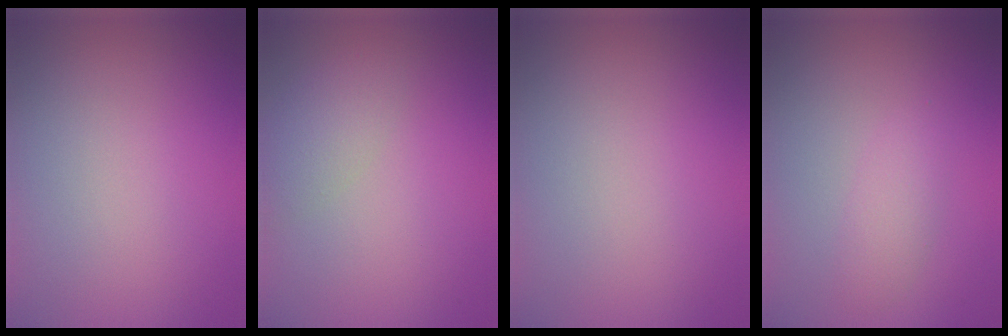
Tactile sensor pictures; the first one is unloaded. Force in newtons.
{"total": 2.1, "press": 2.1, "slide": 0.1}
{"total": 0.0}
{"total": 1.7, "press": 1.7, "slide": 0.0}